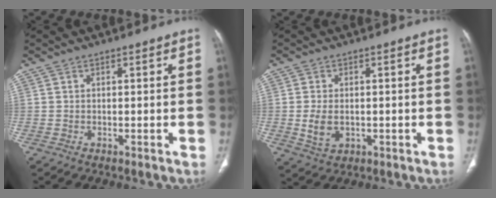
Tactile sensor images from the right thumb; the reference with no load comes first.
{"total": 5.2, "force": [-0.5, 3.6, 3.8], "torque": [-0.071, -0.004, 0.000]}